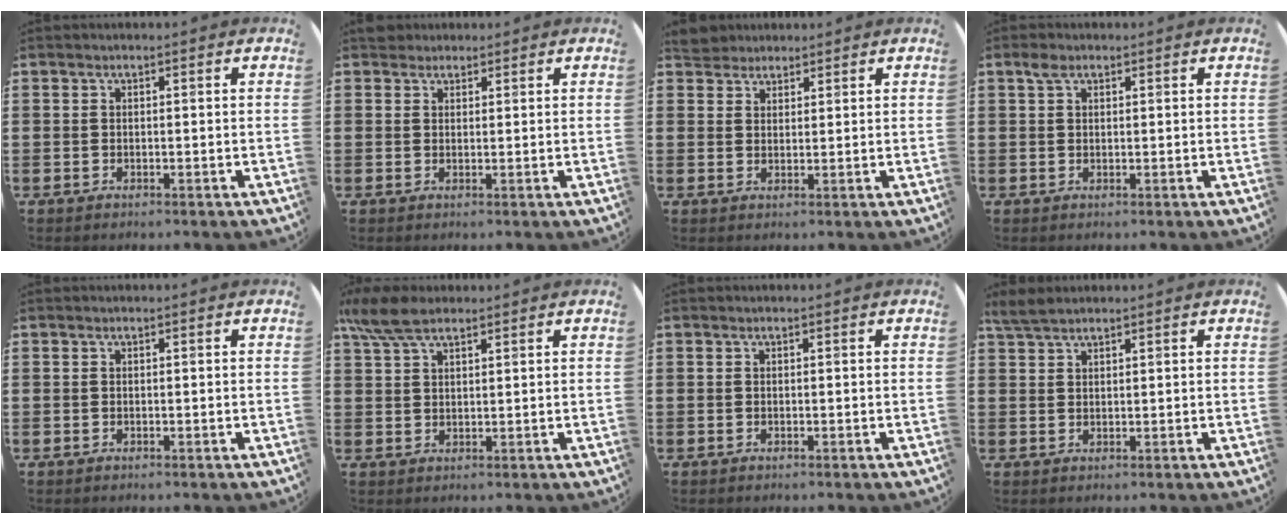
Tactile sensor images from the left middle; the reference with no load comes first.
{"total": 1.7, "force": [1.5, 0.7, -0.1], "torque": [0.005, 0.002, 0.029]}
{"total": 3.3, "force": [3.1, 1.1, 0.0], "torque": [-0.001, -0.004, 0.060]}
{"total": 1.6, "force": [1.1, 0.9, 0.8], "torque": [-0.010, 0.002, 0.018]}
{"total": 0.0}
{"total": 5.9, "force": [4.5, 2.0, 3.3], "torque": [-0.074, 0.000, 0.083]}
{"total": 0.0}
{"total": 2.7, "force": [2.4, 0.6, 0.9], "torque": [-0.024, 0.003, 0.046]}